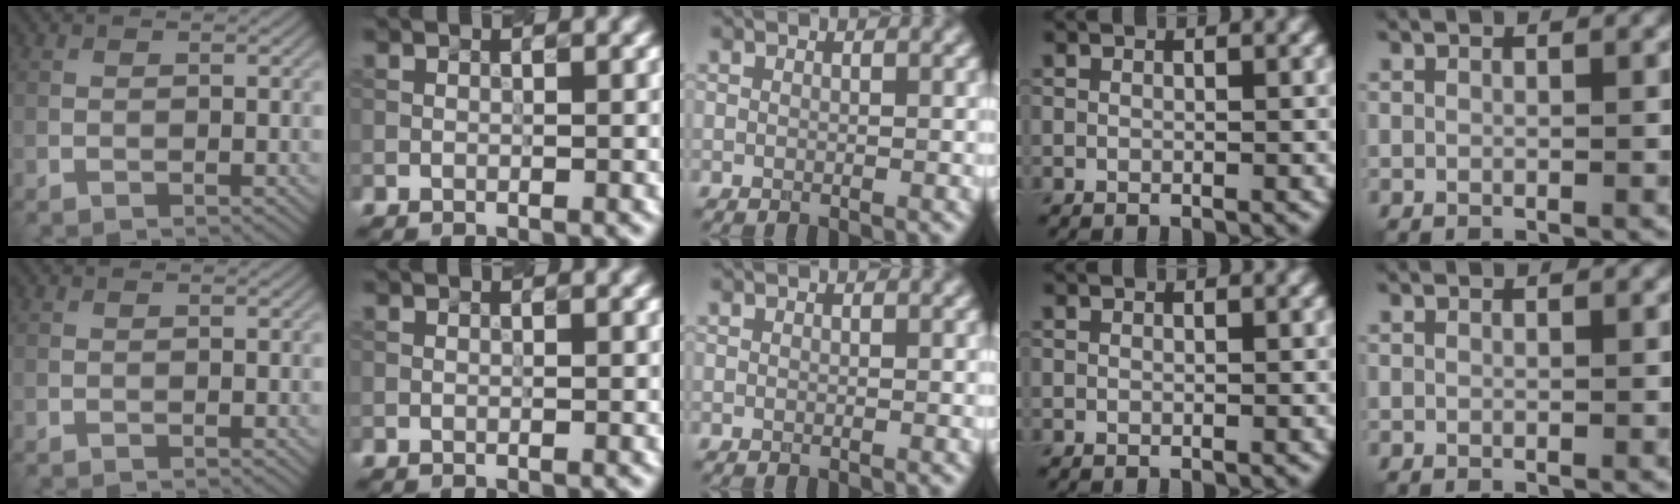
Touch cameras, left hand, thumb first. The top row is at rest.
{}